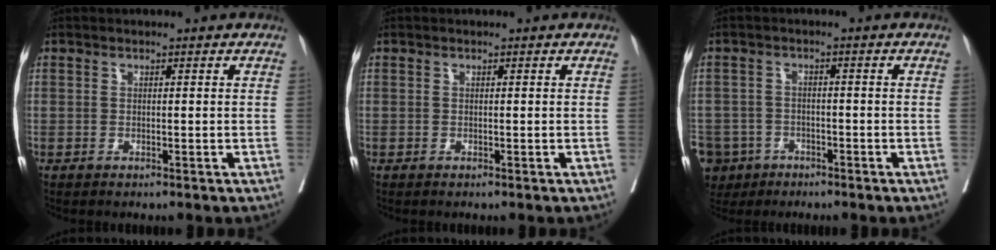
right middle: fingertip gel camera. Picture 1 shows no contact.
{"total": 0.0}
{"total": 10.5, "force": [-6.2, 8.1, 2.2], "torque": [-0.083, -0.005, -0.099]}